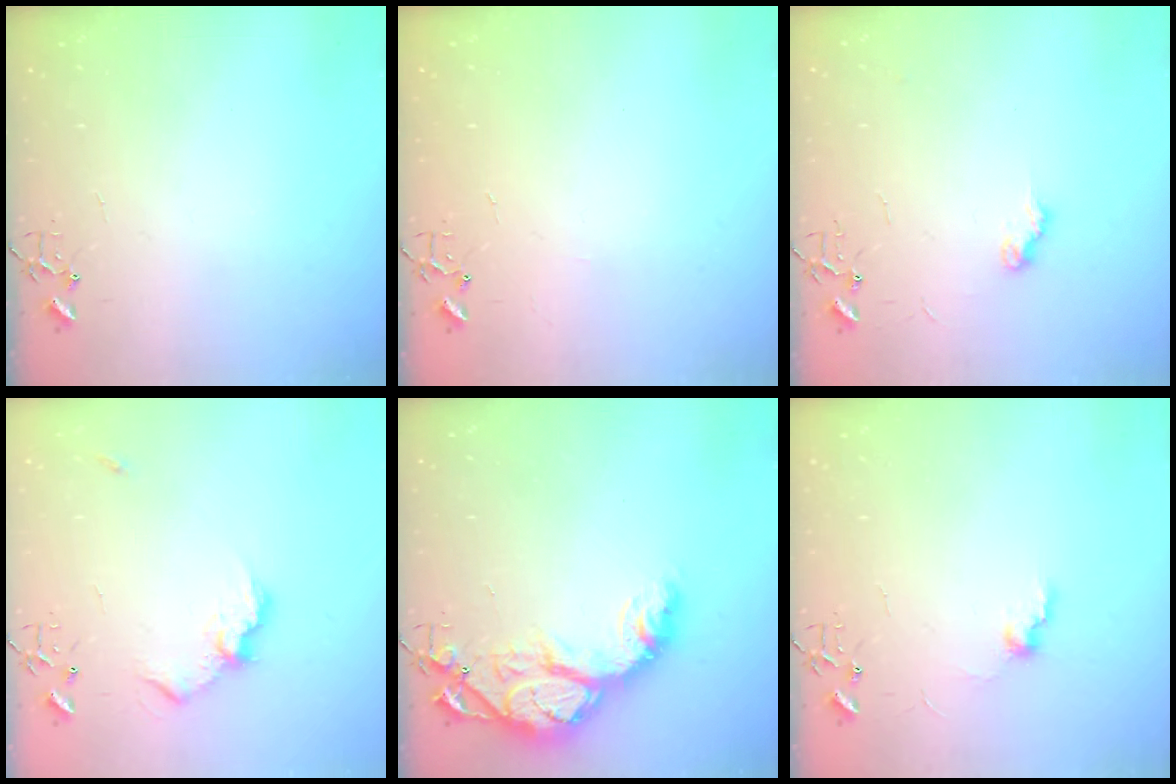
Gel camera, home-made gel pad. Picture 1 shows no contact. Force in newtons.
{"total": 1.8, "press": 1.8, "slide": 0.3}
{"total": 7.1, "press": 7.1, "slide": 0.1}
{"total": 10.6, "press": 10.6, "slide": 0.9}
{"total": 16.0, "press": 15.9, "slide": 1.3}
{"total": 7.5, "press": 7.4, "slide": 0.8}